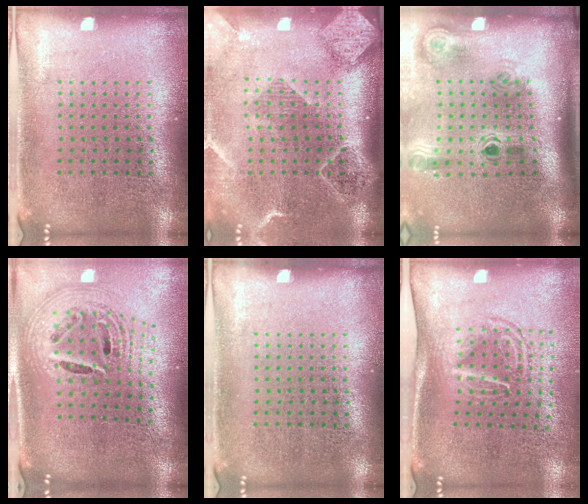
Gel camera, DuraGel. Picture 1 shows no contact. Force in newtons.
{"total": 2.5, "press": 2.0, "slide": 1.5}
{"total": 2.1, "press": 1.4, "slide": 1.6}
{"total": 2.7, "press": 1.9, "slide": 1.9}
{"total": 0.0}
{"total": 1.7, "press": 1.1, "slide": 1.2}